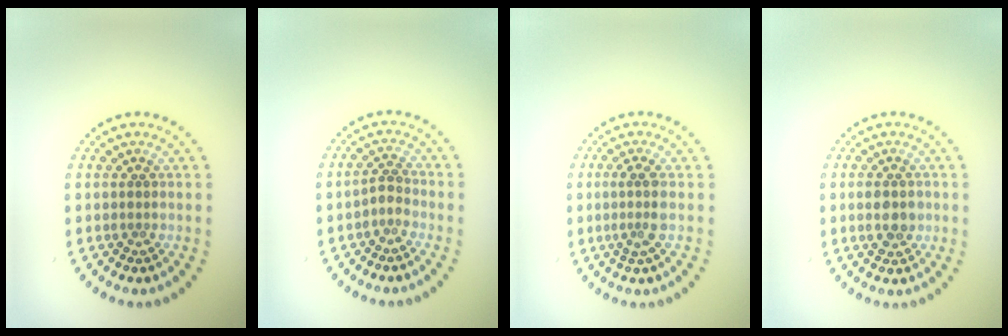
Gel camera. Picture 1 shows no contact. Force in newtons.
{"total": 1.4, "press": 1.1, "slide": 0.9}
{"total": 2.2, "press": 1.8, "slide": 1.2}
{"total": 2.7, "press": 2.7, "slide": 0.1}